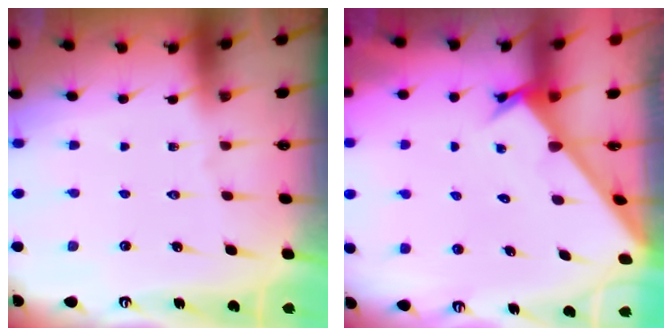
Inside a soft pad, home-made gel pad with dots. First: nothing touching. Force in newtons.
{"total": 2.5, "press": 2.5, "slide": 0.3}